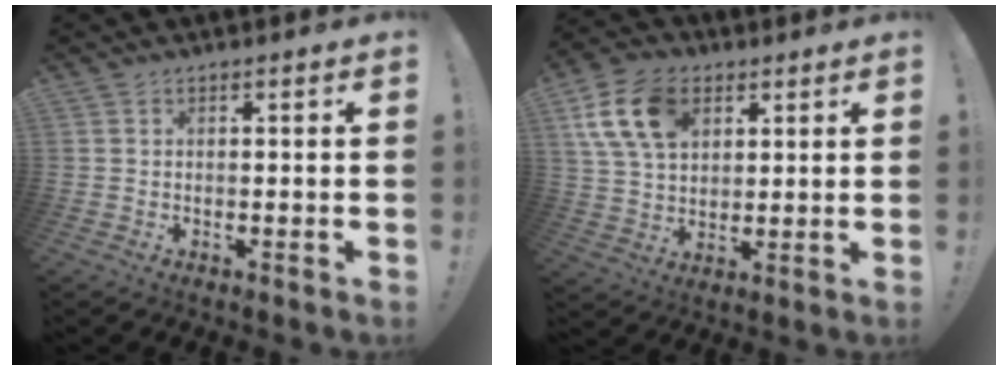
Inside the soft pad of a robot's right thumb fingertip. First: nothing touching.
{"total": 15.1, "force": [6.4, 10.2, 9.1], "torque": [-0.167, -0.014, 0.125]}